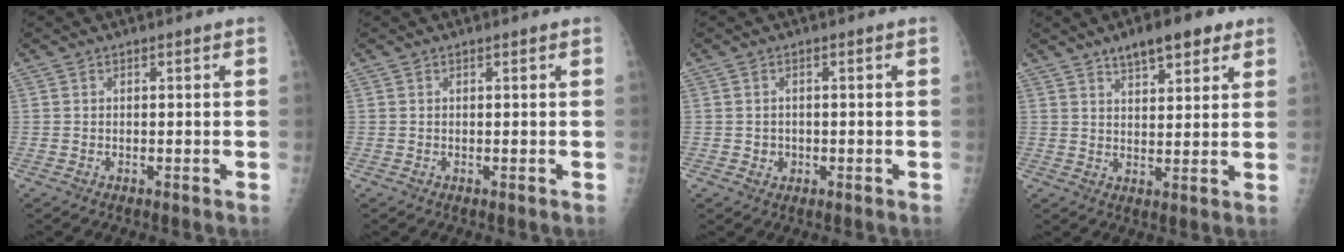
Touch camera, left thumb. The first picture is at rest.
{"total": 0.0}
{"total": 1.7, "force": [-0.4, 1.7, 0.4], "torque": [0.005, 0.005, 0.000]}
{"total": 8.5, "force": [5.5, 3.3, 5.5], "torque": [-0.058, -0.018, 0.082]}